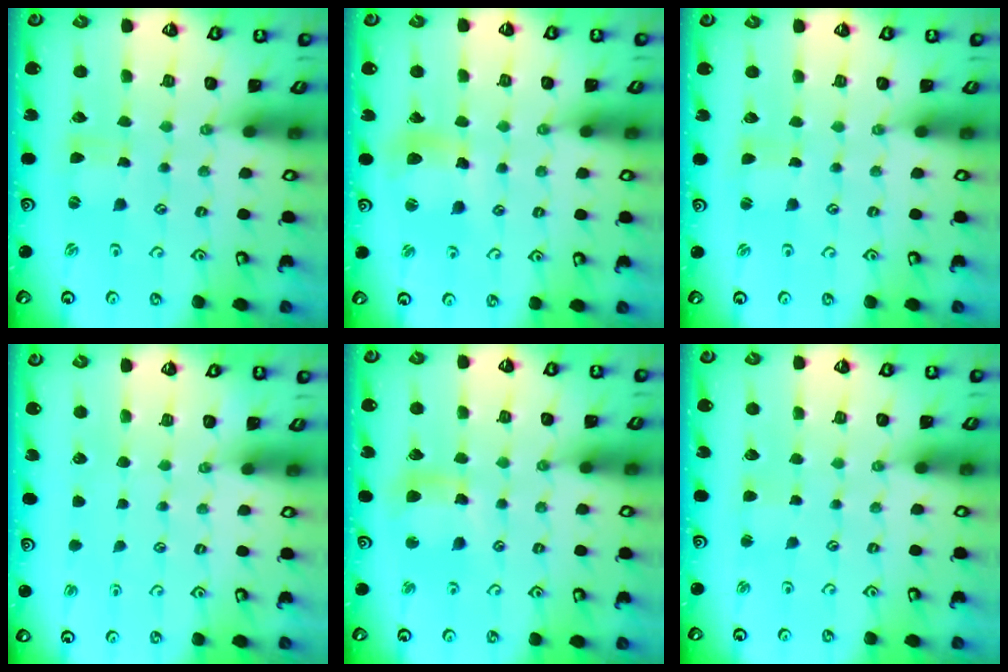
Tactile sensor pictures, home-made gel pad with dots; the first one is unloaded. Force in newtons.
{"total": 10.0, "press": 9.9, "slide": 1.3}
{"total": 1.1, "press": 1.1, "slide": 0.1}
{"total": 0.0}
{"total": 9.2, "press": 9.1, "slide": 1.0}
{"total": 2.5, "press": 2.5, "slide": 0.4}